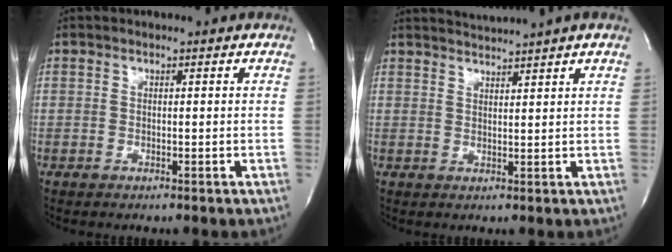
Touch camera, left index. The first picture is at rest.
{"total": 4.0, "force": [3.6, -1.7, 0.9], "torque": [-0.013, -0.002, 0.058]}